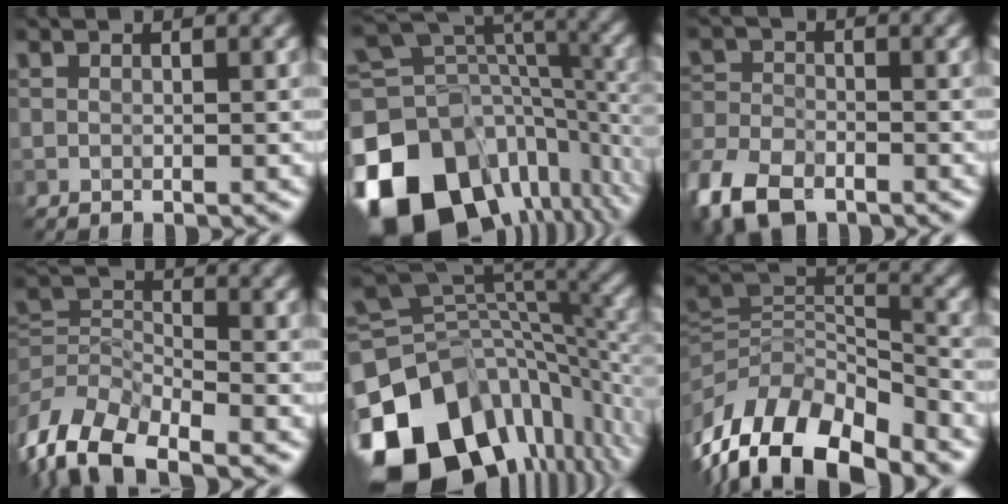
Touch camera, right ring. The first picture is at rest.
{"total": 16.0, "force": [-7.5, 11.2, 8.6], "torque": [-0.201, -0.016, -0.119]}
{"total": 6.8, "force": [-4.7, 3.5, 3.6], "torque": [-0.085, -0.018, -0.099]}
{"total": 7.5, "force": [-4.9, 3.6, 4.3], "torque": [-0.084, -0.007, -0.102]}
{"total": 16.7, "force": [-7.2, 10.9, 10.4], "torque": [-0.223, -0.021, -0.112]}
{"total": 12.1, "force": [-7.7, 5.9, 7.3], "torque": [-0.138, 0.002, -0.135]}